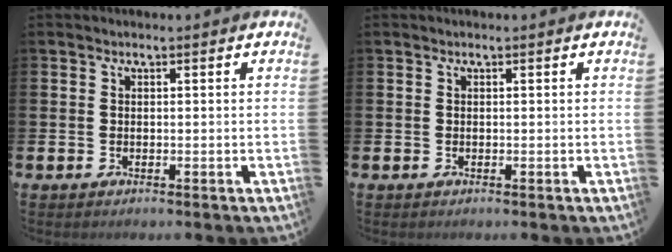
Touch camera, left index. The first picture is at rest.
{"total": 0.0}